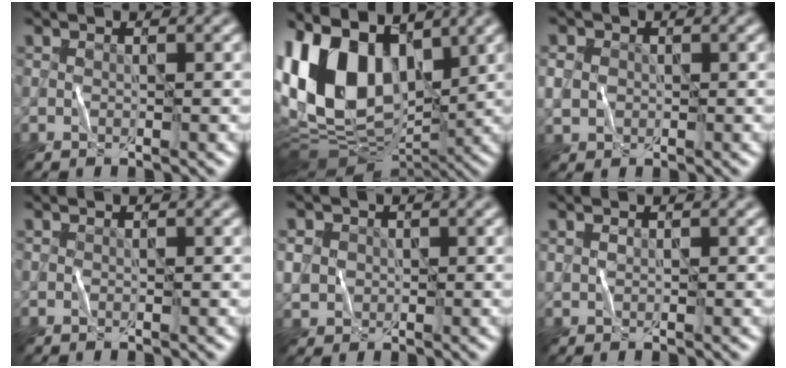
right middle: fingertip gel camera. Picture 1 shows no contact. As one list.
[{"total": 14.0, "force": [3.1, 9.1, 10.2], "torque": [-0.217, 0.020, 0.037]}, {"total": 2.0, "force": [-0.2, 1.9, 0.6], "torque": [-0.021, -0.002, 0.001]}, {"total": 0.0}, {"total": 3.2, "force": [0.4, 3.0, 0.9], "torque": [-0.031, 0.005, 0.007]}, {"total": 0.0}]